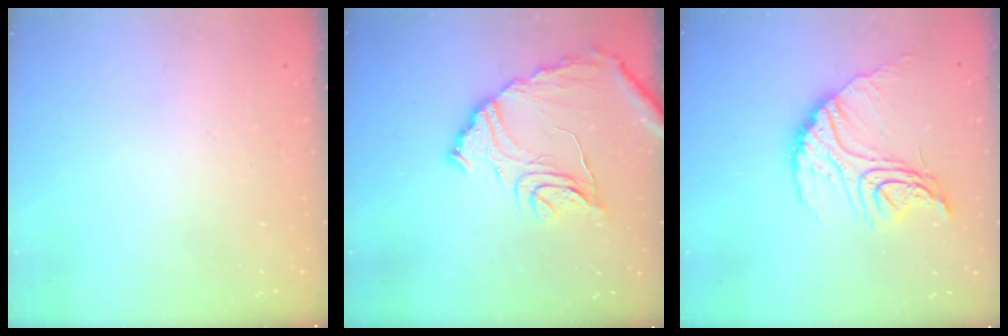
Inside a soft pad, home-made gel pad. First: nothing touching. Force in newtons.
{"total": 13.6, "press": 13.5, "slide": 1.2}
{"total": 16.2, "press": 16.2, "slide": 1.2}